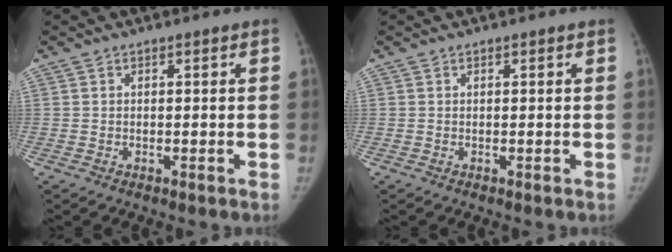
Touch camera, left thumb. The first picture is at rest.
{"total": 0.0}